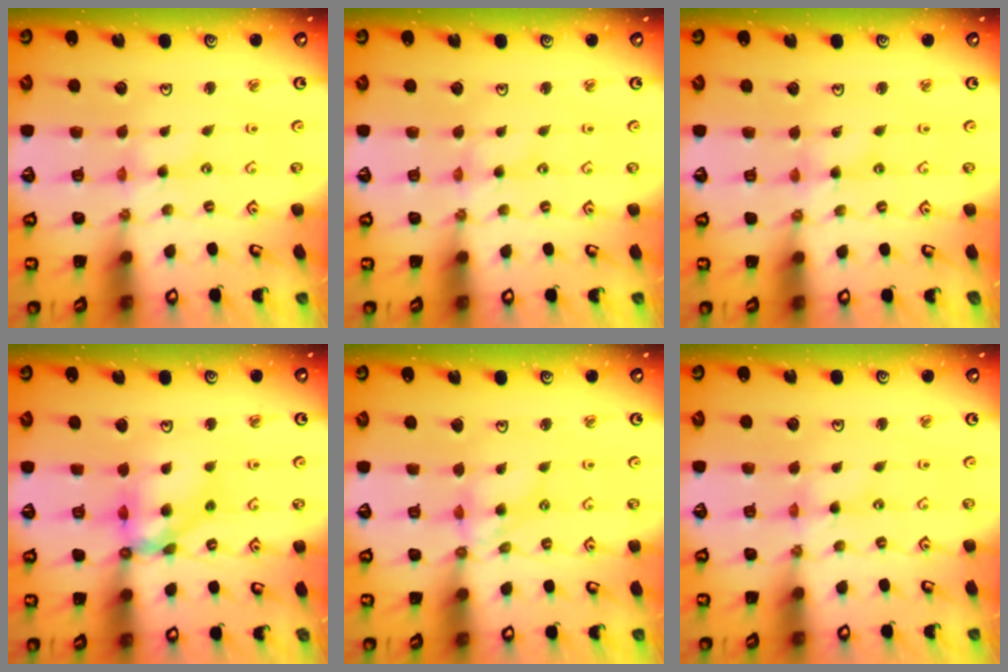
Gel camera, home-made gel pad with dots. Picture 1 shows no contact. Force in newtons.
{"total": 0.8, "press": 0.8, "slide": 0.2}
{"total": 0.0}
{"total": 12.4, "press": 12.3, "slide": 1.2}
{"total": 6.7, "press": 6.7, "slide": 0.6}
{"total": 0.0}